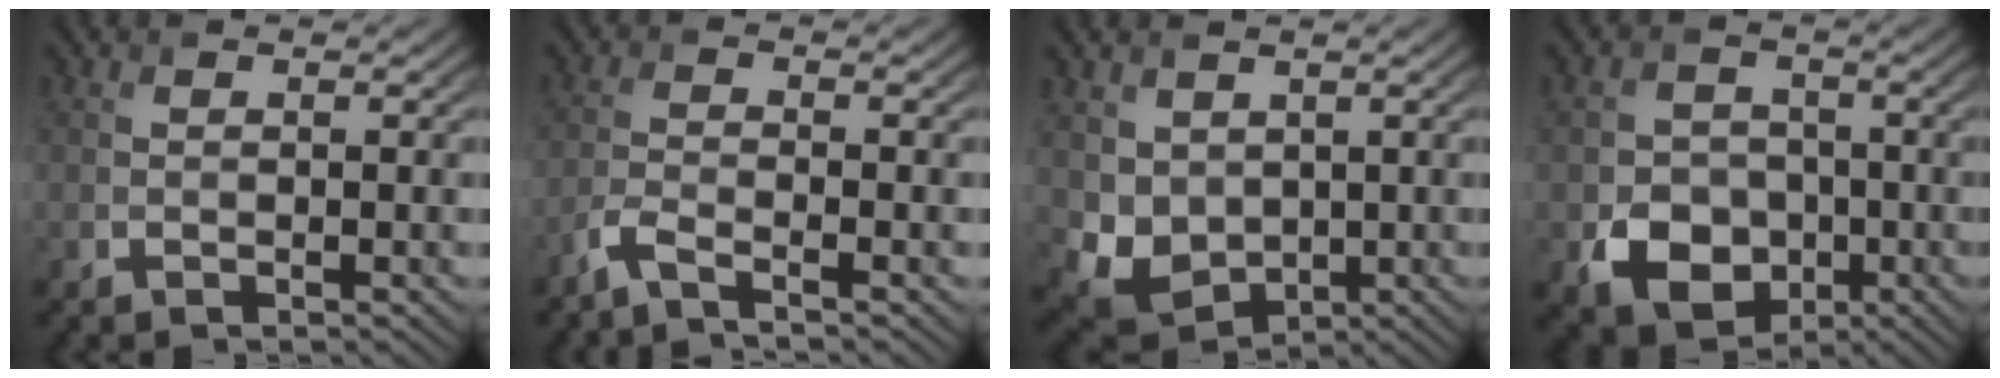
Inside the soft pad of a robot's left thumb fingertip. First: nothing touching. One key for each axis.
{"total": 2.8, "fx": -2.1, "fy": 0.3, "fz": 1.7, "tx": -0.037, "ty": -0.004, "tz": -0.059}
{"total": 5.7, "fx": 1.2, "fy": 4.7, "fz": 3.0, "tx": -0.090, "ty": -0.022, "tz": 0.029}
{"total": 7.6, "fx": -2.6, "fy": 6.2, "fz": 3.5, "tx": -0.064, "ty": -0.019, "tz": -0.056}